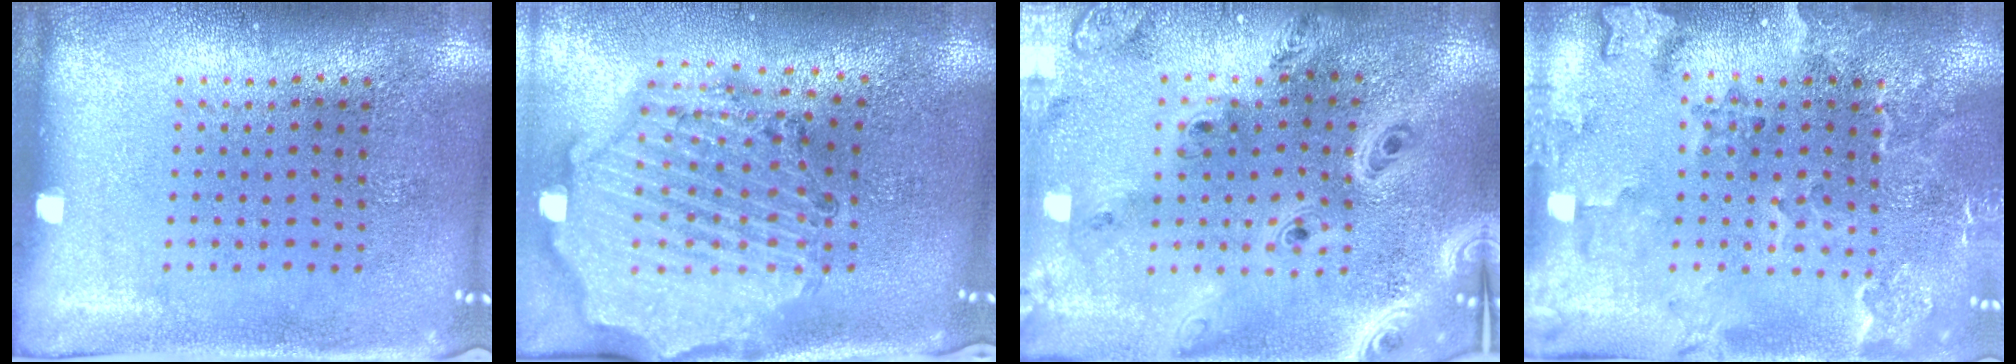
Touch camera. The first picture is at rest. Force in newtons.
{"total": 2.9, "press": 2.6, "slide": 1.2}
{"total": 4.0, "press": 3.1, "slide": 2.6}
{"total": 2.5, "press": 2.2, "slide": 1.1}